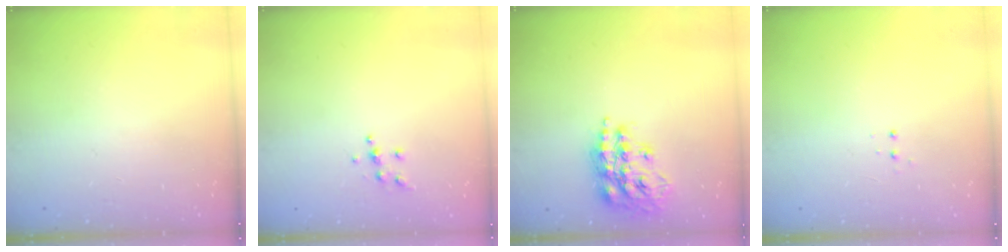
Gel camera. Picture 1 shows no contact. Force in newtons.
{"total": 5.2, "press": 5.2, "slide": 0.6}
{"total": 16.1, "press": 16.0, "slide": 1.6}
{"total": 3.3, "press": 3.2, "slide": 0.7}